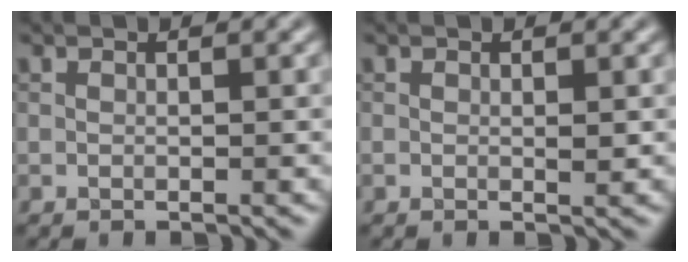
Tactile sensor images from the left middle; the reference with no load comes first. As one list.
[{"total": 0.7, "force": [0.0, 0.4, 0.6], "torque": [-0.007, -0.002, 0.000]}]